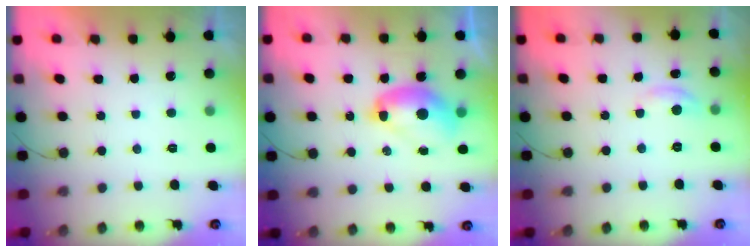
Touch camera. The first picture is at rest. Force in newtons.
{"total": 10.3, "press": 10.3, "slide": 0.4}
{"total": 3.6, "press": 3.6, "slide": 0.3}